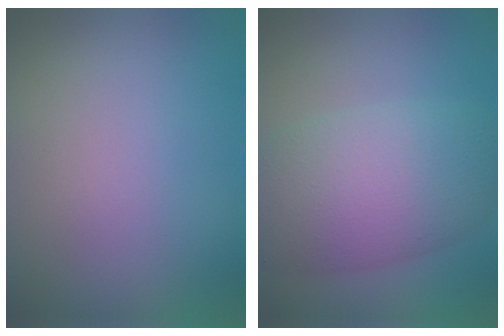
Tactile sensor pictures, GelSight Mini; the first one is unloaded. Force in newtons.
{"total": 8.7, "press": 8.7, "slide": 0.3}